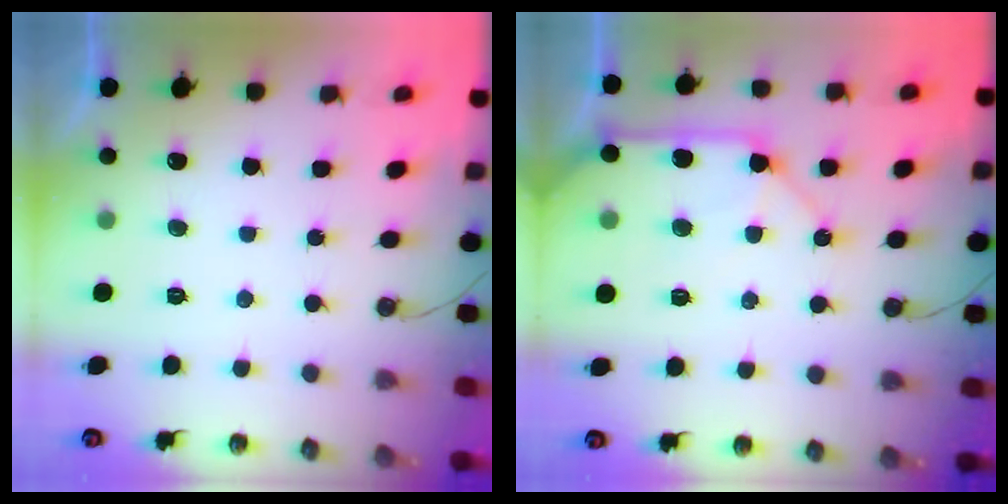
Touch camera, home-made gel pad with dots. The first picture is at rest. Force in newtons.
{"total": 11.6, "press": 11.4, "slide": 1.9}